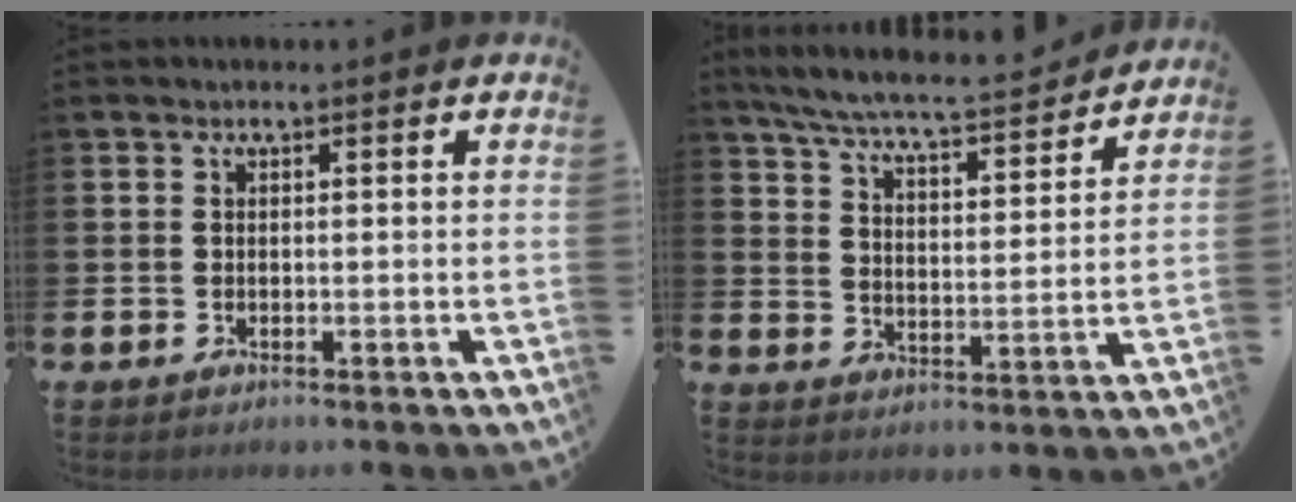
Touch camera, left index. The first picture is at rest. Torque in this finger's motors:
{"motor_torque": [0.39, -0.57, 0.36, 0.14]}